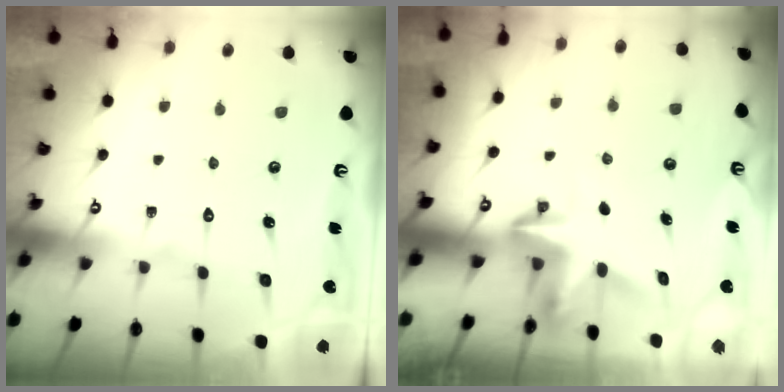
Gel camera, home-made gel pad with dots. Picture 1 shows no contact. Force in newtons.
{"total": 3.7, "press": 3.7, "slide": 0.3}